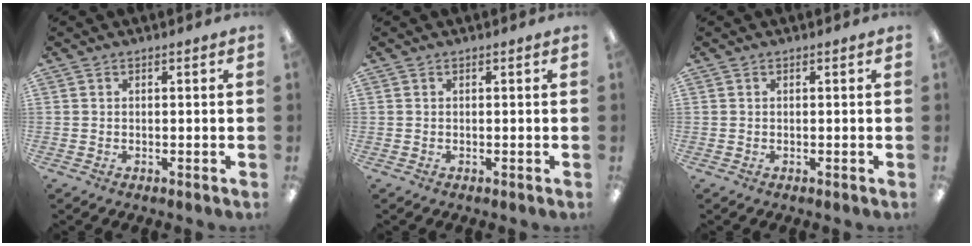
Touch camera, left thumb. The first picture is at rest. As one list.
[{"total": 0.0}, {"total": 0.0}]